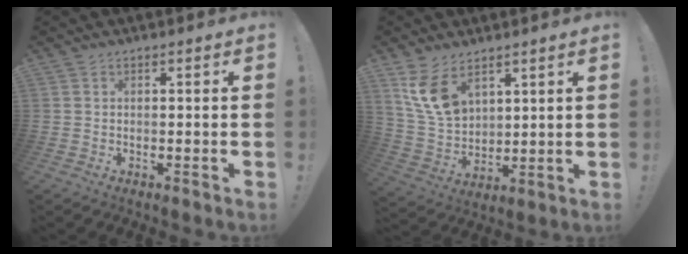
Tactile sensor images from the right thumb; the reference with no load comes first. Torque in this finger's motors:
{"motor_torque": [1.17, 1.30, 0.51, 0.21, 0.03]}